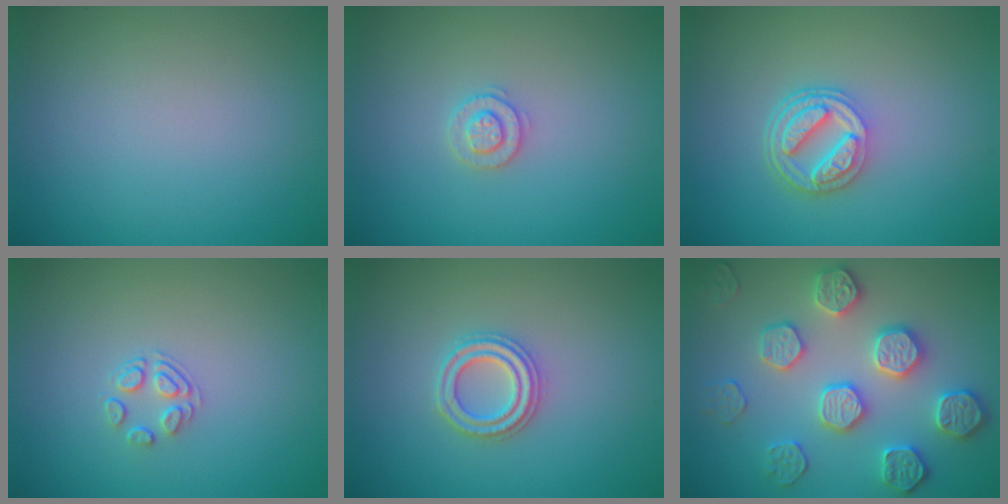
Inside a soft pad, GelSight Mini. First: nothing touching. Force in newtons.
{"total": 1.8, "press": 1.8, "slide": 0.4}
{"total": 4.3, "press": 3.3, "slide": 2.8}
{"total": 1.7, "press": 1.0, "slide": 1.4}
{"total": 2.7, "press": 2.6, "slide": 0.7}
{"total": 4.7, "press": 4.7, "slide": 0.6}